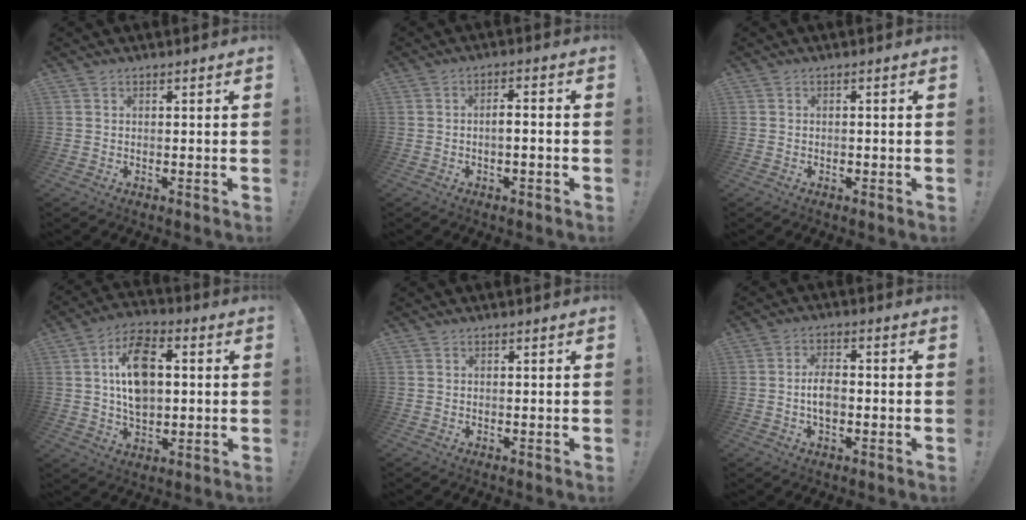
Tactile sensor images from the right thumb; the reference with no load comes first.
{"total": 3.3, "force": [-1.2, 0.7, 3.0], "torque": [-0.052, 0.002, -0.023]}
{"total": 0.9, "force": [-0.7, 0.5, 0.3], "torque": [-0.006, 0.002, -0.012]}
{"total": 14.7, "force": [1.7, 9.5, 11.1], "torque": [-0.184, 0.012, 0.031]}
{"total": 0.0}
{"total": 5.8, "force": [-1.2, 3.3, 4.6], "torque": [-0.072, 0.006, -0.024]}